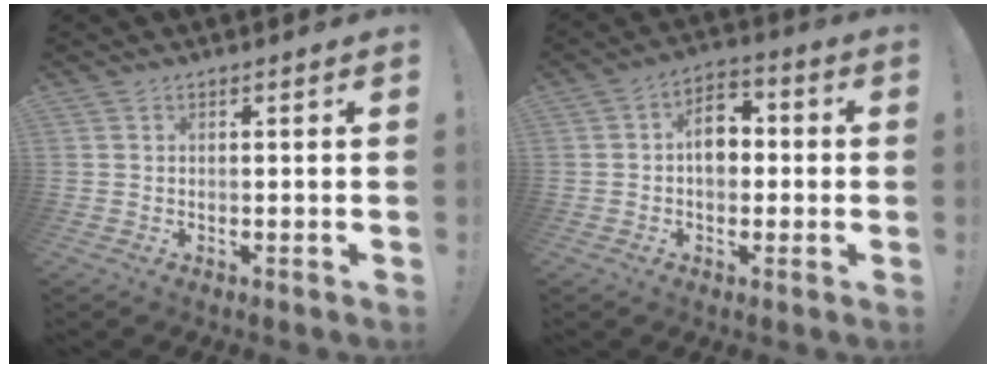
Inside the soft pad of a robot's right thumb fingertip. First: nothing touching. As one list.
[{"total": 9.1, "force": [0.2, 6.6, 6.3], "torque": [-0.085, 0.015, 0.005]}]